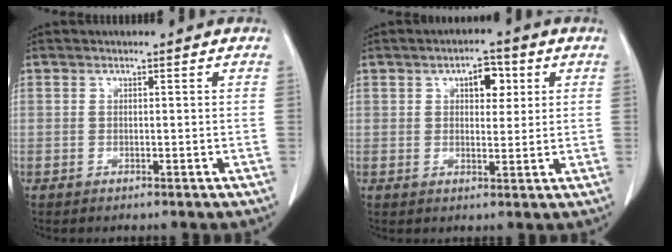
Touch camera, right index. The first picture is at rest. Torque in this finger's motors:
{"motor_torque": [0.42, 0.40, 0.08, 0.03]}